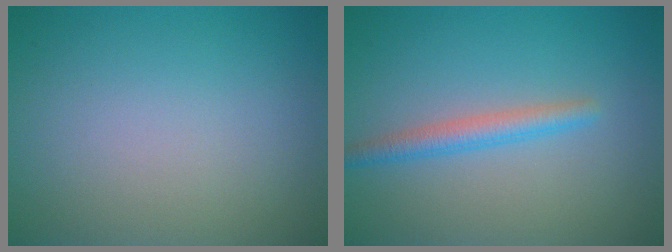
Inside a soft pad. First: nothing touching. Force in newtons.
{"total": 2.3, "press": 2.2, "slide": 0.2}